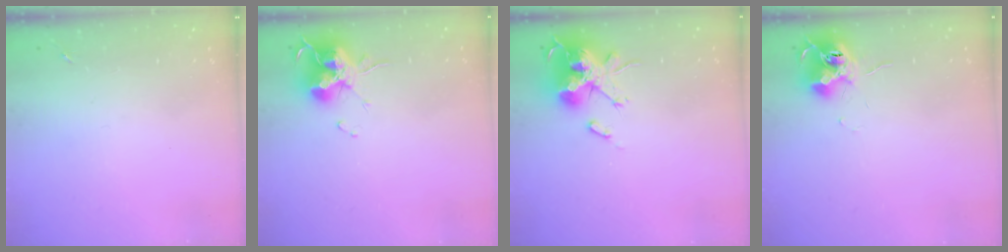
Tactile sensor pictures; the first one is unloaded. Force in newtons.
{"total": 15.2, "press": 15.1, "slide": 2.0}
{"total": 18.5, "press": 18.5, "slide": 0.1}
{"total": 12.3, "press": 12.3, "slide": 0.8}